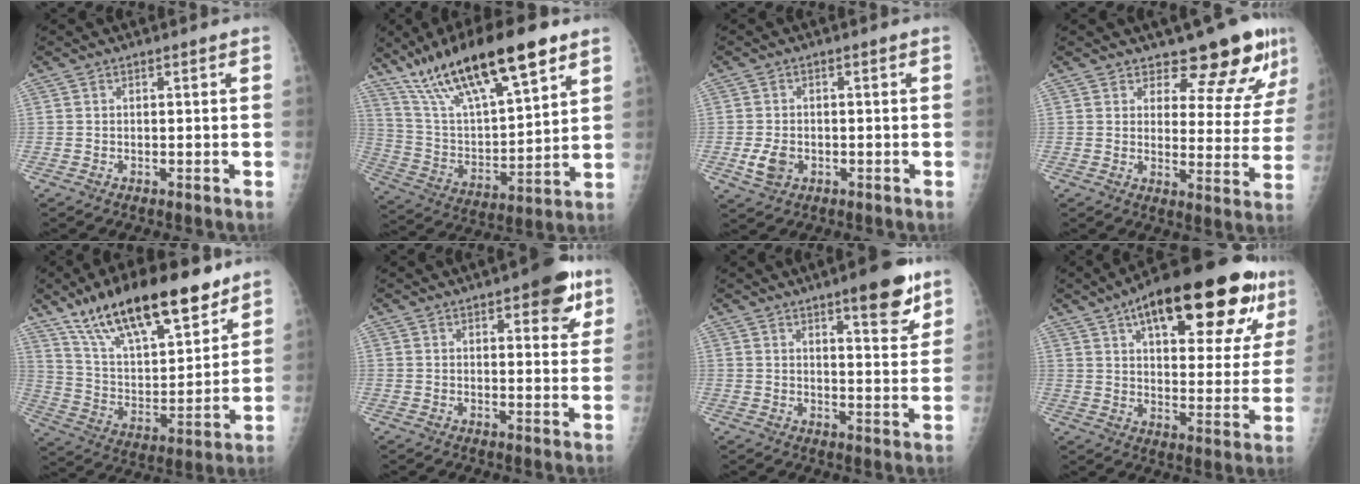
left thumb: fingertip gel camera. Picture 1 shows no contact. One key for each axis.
{"total": 24.1, "fx": 15.2, "fy": 7.0, "fz": 17.3, "tx": -0.286, "ty": -0.035, "tz": 0.277}
{"total": 4.1, "fx": -1.2, "fy": 2.9, "fz": 2.6, "tx": -0.047, "ty": 0.000, "tz": -0.018}
{"total": 12.2, "fx": 10.2, "fy": 4.4, "fz": 5.1, "tx": -0.024, "ty": -0.080, "tz": 0.118}
{"total": 23.8, "fx": 16.1, "fy": 8.7, "fz": 15.3, "tx": -0.222, "ty": -0.050, "tz": 0.279}
{"total": 9.0, "fx": 4.8, "fy": 3.4, "fz": 6.8, "tx": -0.057, "ty": -0.016, "tz": 0.055}
{"total": 10.1, "fx": 6.3, "fy": 2.6, "fz": 7.4, "tx": -0.077, "ty": -0.035, "tz": 0.084}
{"total": 27.7, "fx": 14.7, "fy": 10.4, "fz": 21.1, "tx": -0.279, "ty": -0.008, "tz": 0.213}